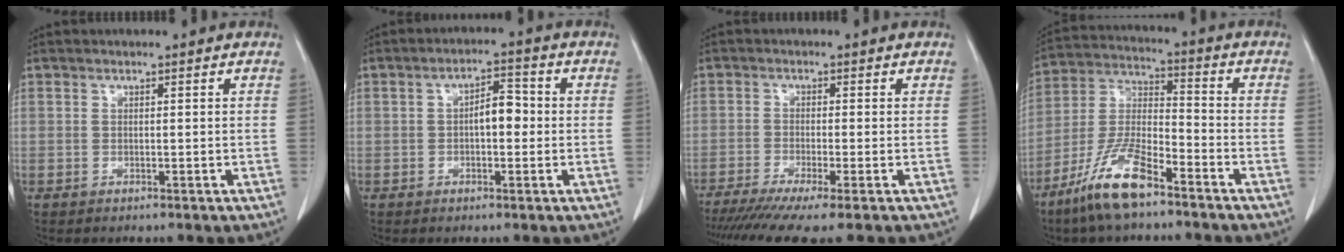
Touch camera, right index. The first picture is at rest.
{"total": 4.4, "force": [0.0, 1.8, 4.0], "torque": [-0.060, 0.017, 0.000]}
{"total": 9.4, "force": [-7.3, -0.3, 6.0], "torque": [-0.086, -0.019, -0.115]}
{"total": 11.9, "force": [-8.1, 2.6, 8.4], "torque": [-0.180, -0.015, -0.161]}